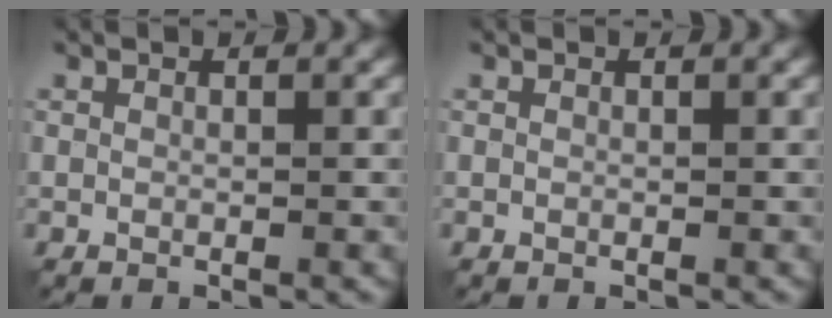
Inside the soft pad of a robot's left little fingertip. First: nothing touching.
{"total": 0.0}